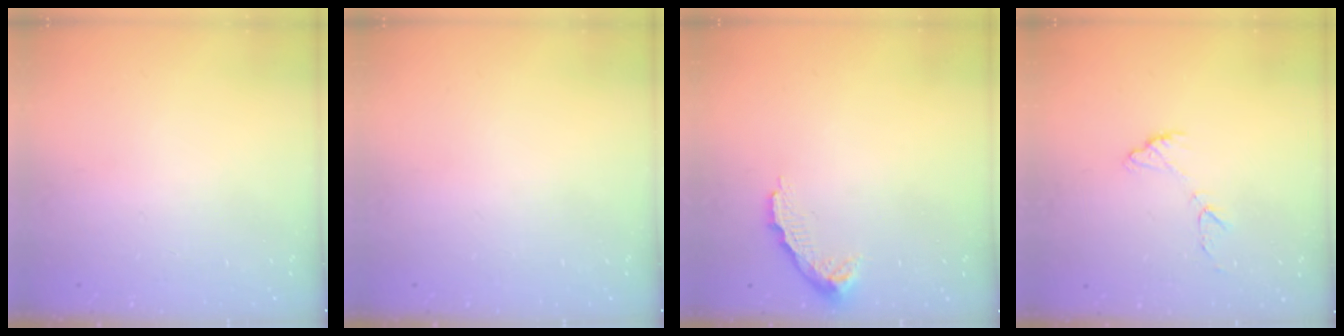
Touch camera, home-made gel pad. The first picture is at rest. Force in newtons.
{"total": 0.0}
{"total": 7.6, "press": 7.6, "slide": 0.4}
{"total": 8.5, "press": 8.5, "slide": 0.6}